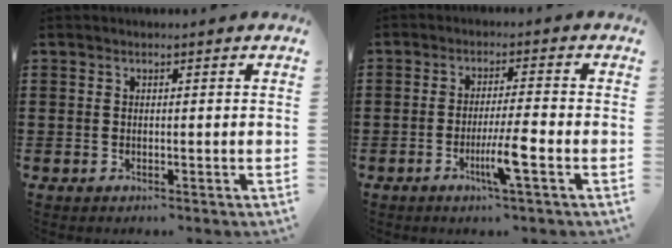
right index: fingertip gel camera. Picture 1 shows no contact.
{"total": 6.0, "force": [-2.3, 0.0, 5.6], "torque": [-0.104, -0.017, -0.043]}